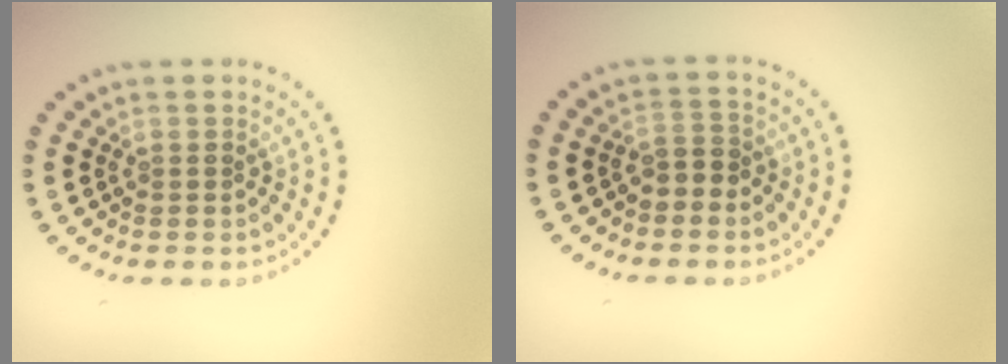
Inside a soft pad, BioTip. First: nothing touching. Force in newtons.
{"total": 1.8, "press": 1.7, "slide": 0.8}